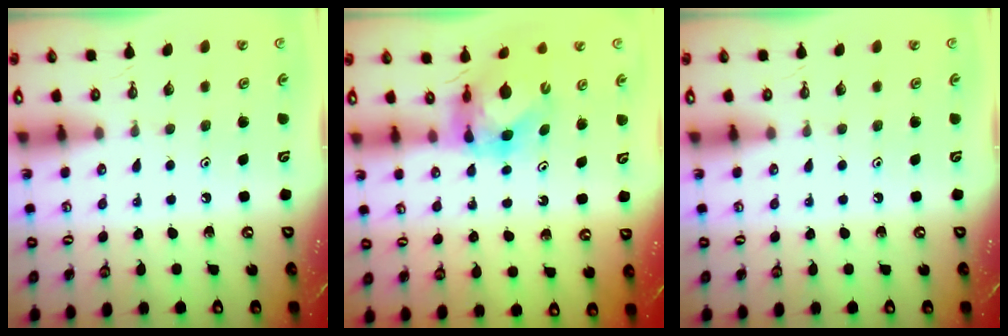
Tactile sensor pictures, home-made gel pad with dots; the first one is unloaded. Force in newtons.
{"total": 7.0, "press": 7.0, "slide": 0.9}
{"total": 0.0}